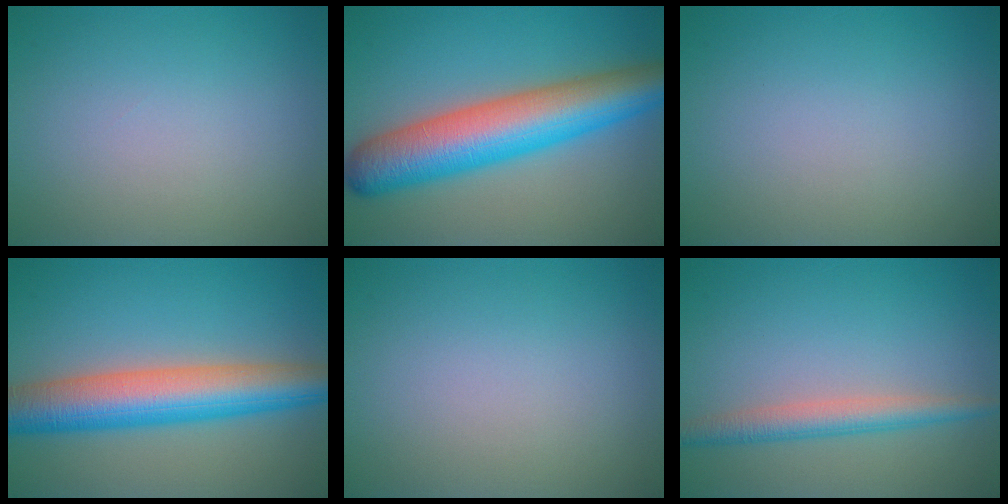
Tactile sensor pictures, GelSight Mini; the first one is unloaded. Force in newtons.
{"total": 10.2, "press": 10.2, "slide": 0.2}
{"total": 0.0}
{"total": 8.8, "press": 8.8, "slide": 0.5}
{"total": 0.0}
{"total": 2.9, "press": 2.9, "slide": 0.1}